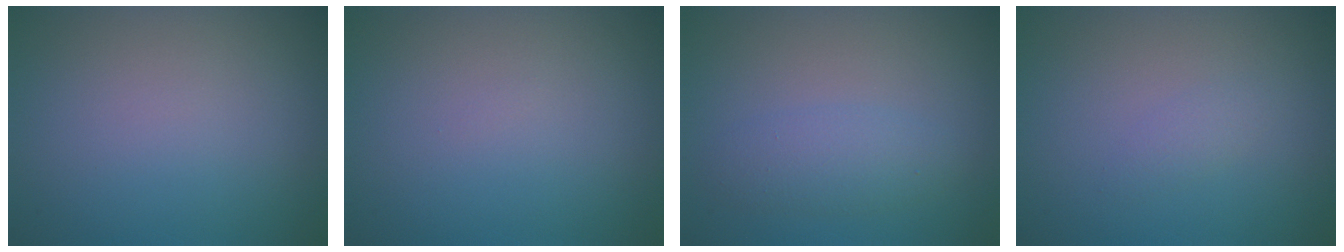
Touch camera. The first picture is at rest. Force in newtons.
{"total": 0.0}
{"total": 2.4, "press": 2.4, "slide": 0.0}
{"total": 0.9, "press": 0.9, "slide": 0.0}